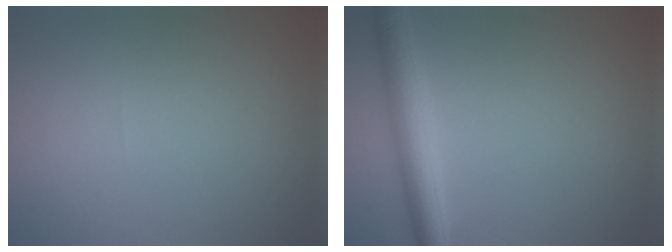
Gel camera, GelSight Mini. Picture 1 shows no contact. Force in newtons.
{"total": 4.2, "press": 4.2, "slide": 0.1}